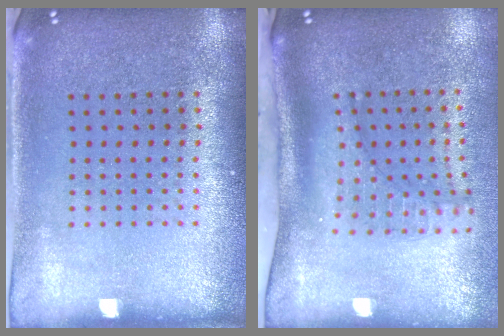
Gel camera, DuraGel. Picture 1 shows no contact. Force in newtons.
{"total": 1.9, "press": 1.4, "slide": 1.3}